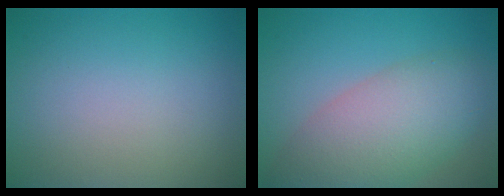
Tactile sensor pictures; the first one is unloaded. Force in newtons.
{"total": 7.6, "press": 7.5, "slide": 0.6}